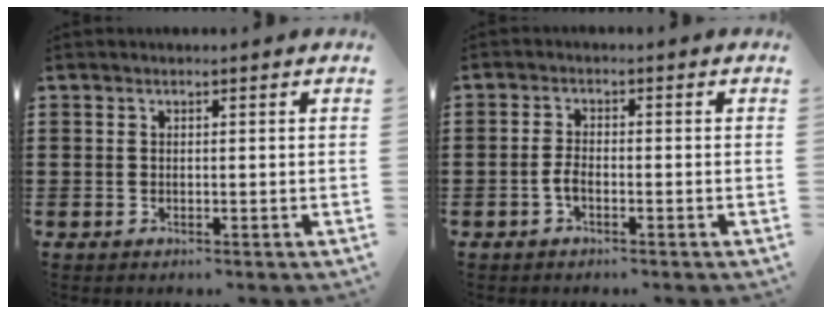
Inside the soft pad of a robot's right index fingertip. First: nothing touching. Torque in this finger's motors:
{"motor_torque": [0.22, 0.53, 0.14, 0.02]}